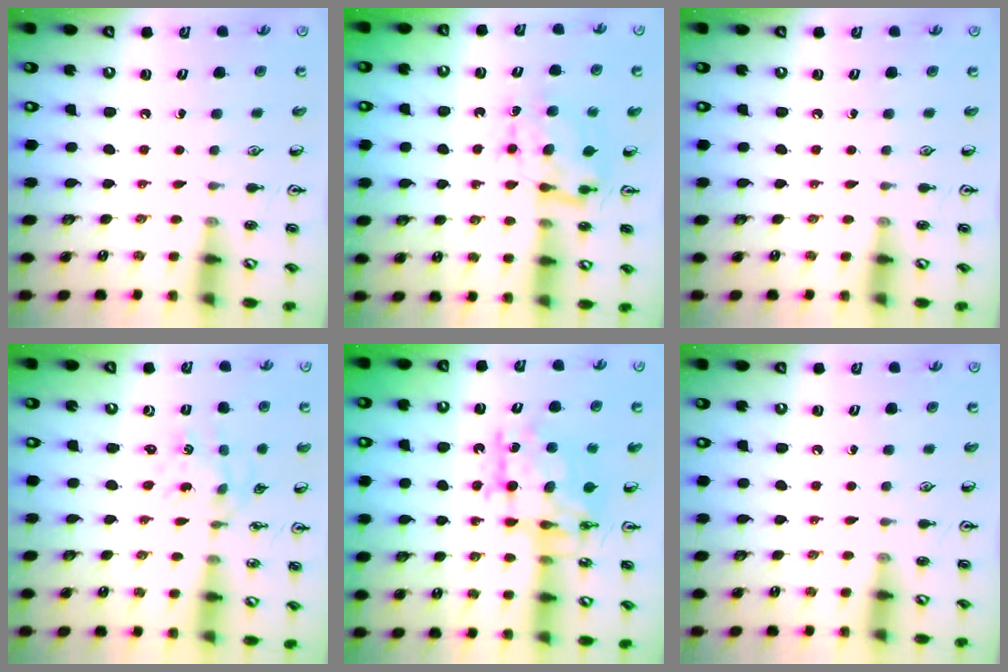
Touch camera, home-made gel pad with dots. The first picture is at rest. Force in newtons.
{"total": 6.9, "press": 6.9, "slide": 0.6}
{"total": 0.0}
{"total": 1.2, "press": 1.2, "slide": 0.2}
{"total": 11.5, "press": 11.4, "slide": 1.0}
{"total": 0.0}